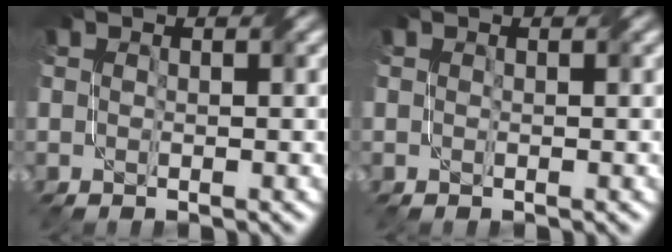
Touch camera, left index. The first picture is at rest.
{"total": 0.0}